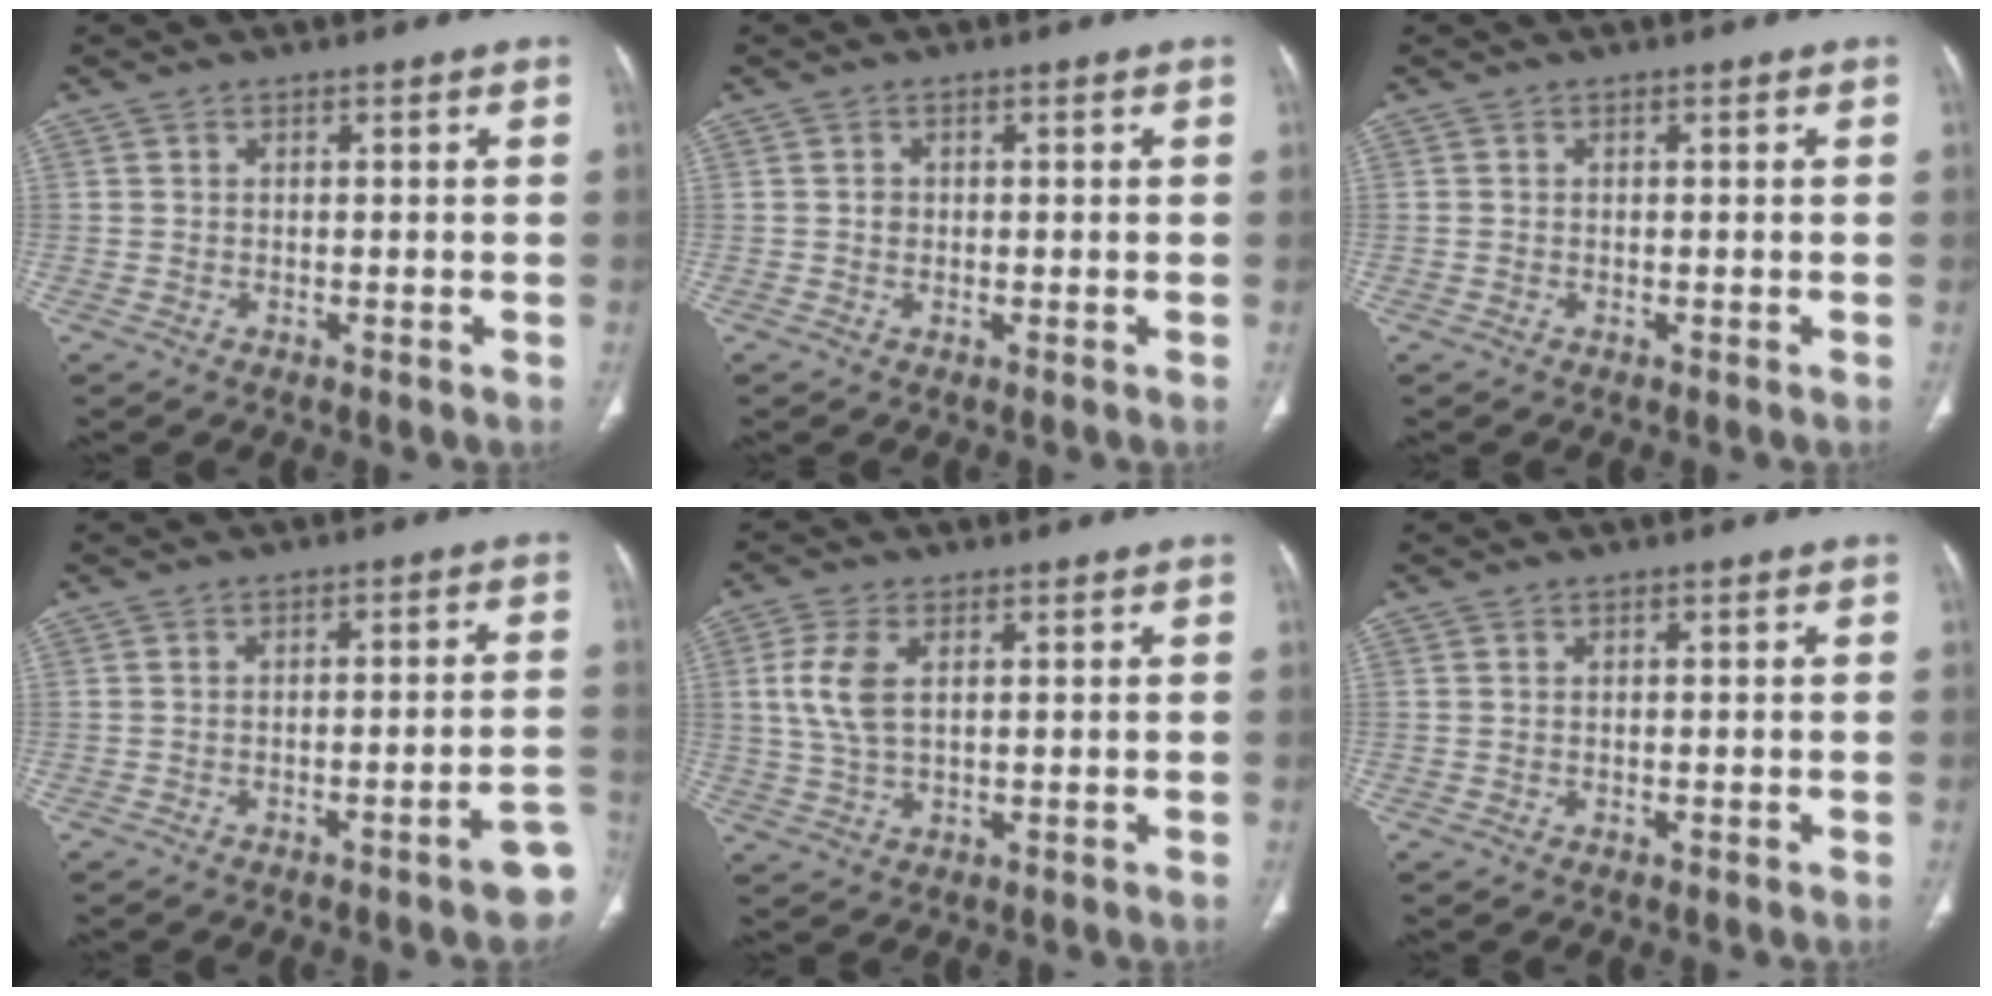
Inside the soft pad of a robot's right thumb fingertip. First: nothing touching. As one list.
[{"total": 1.1, "force": [-0.1, 1.0, 0.5], "torque": [0.002, 0.004, -0.003]}, {"total": 0.0}, {"total": 5.9, "force": [-3.3, 0.7, 4.9], "torque": [-0.053, 0.027, -0.038]}, {"total": 6.9, "force": [1.5, 3.7, 5.6], "torque": [-0.126, 0.003, 0.031]}, {"total": 0.0}]